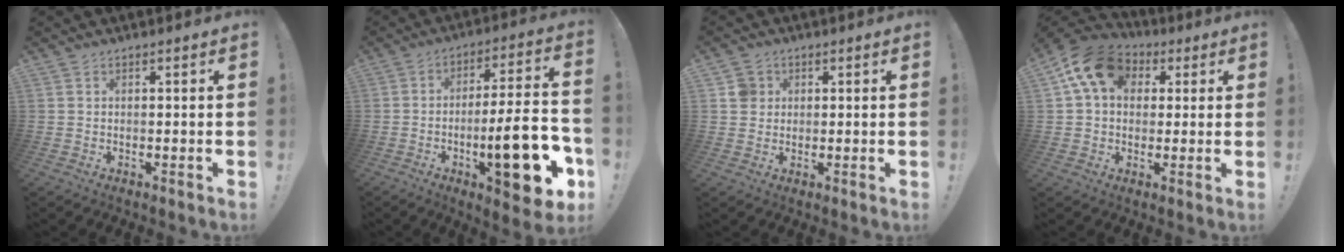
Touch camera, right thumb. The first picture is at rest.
{"total": 20.4, "force": [-7.0, 5.4, 18.3], "torque": [-0.258, 0.029, -0.102]}
{"total": 4.2, "force": [1.2, 3.9, 1.1], "torque": [-0.013, 0.006, 0.023]}
{"total": 13.8, "force": [4.6, 10.2, 8.1], "torque": [-0.127, -0.002, 0.092]}